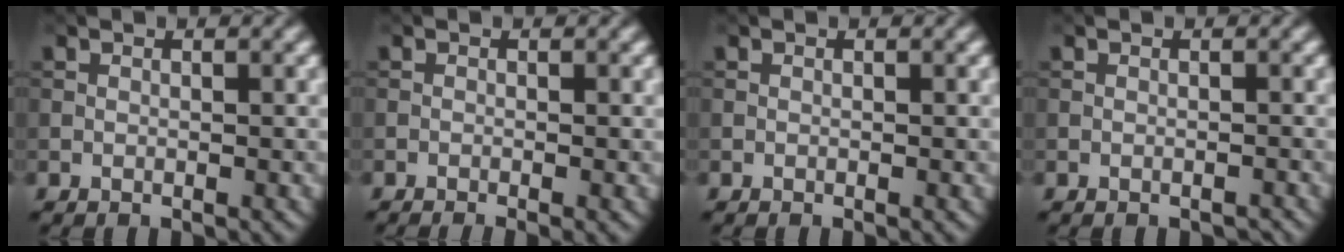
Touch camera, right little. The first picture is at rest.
{"total": 1.5, "force": [-0.7, 0.4, 1.2], "torque": [-0.011, -0.008, -0.012]}
{"total": 0.0}
{"total": 0.7, "force": [-0.7, 0.1, 0.1], "torque": [0.000, -0.001, -0.011]}